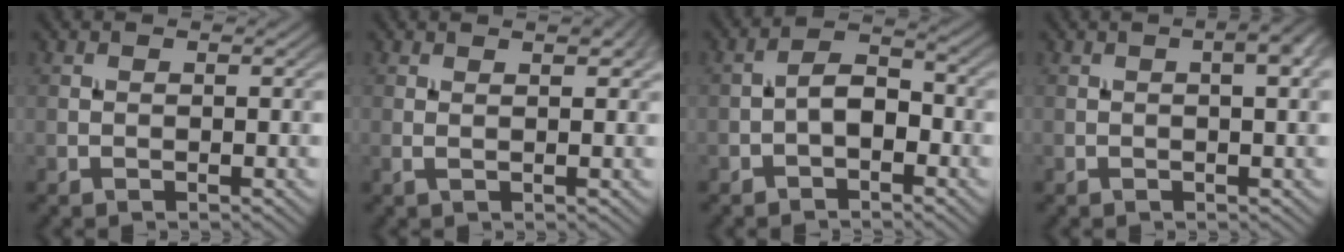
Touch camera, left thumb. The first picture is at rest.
{"total": 2.3, "force": [1.1, 0.4, 1.9], "torque": [-0.031, 0.004, 0.021]}
{"total": 3.4, "force": [-1.3, 1.8, 2.6], "torque": [-0.041, 0.014, -0.030]}
{"total": 3.5, "force": [0.8, 0.6, 3.4], "torque": [-0.051, 0.009, 0.010]}